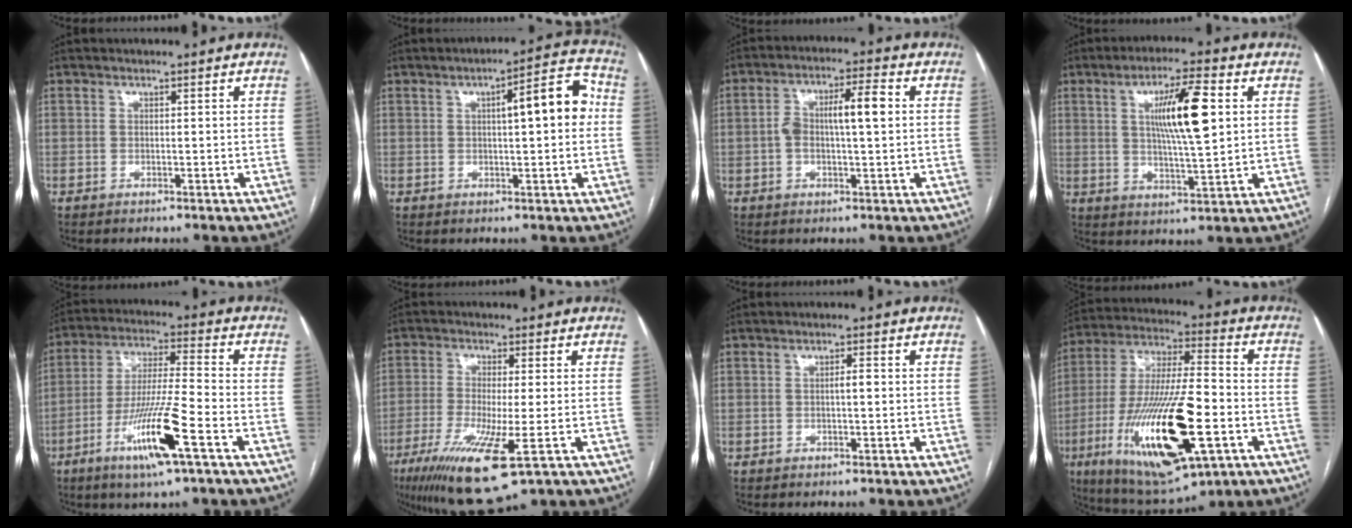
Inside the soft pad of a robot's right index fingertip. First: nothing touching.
{"total": 8.8, "force": [1.3, 1.8, 8.5], "torque": [-0.116, 0.028, 0.014]}
{"total": 7.8, "force": [0.6, 1.9, 7.6], "torque": [-0.142, 0.022, 0.009]}
{"total": 10.9, "force": [2.7, 1.3, 10.5], "torque": [-0.183, 0.002, 0.046]}
{"total": 13.4, "force": [-6.2, 0.2, 11.9], "torque": [-0.235, -0.019, -0.115]}
{"total": 12.8, "force": [-5.8, 1.5, 11.3], "torque": [-0.215, -0.038, -0.096]}
{"total": 1.2, "force": [-0.1, 0.2, 1.2], "torque": [-0.020, 0.003, -0.001]}
{"total": 24.2, "force": [-7.7, 5.7, 22.3], "torque": [-0.460, -0.032, -0.122]}